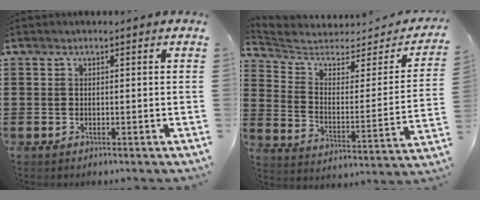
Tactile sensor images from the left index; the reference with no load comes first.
{"total": 4.9, "force": [4.3, 2.0, 1.5], "torque": [-0.058, -0.034, 0.069]}